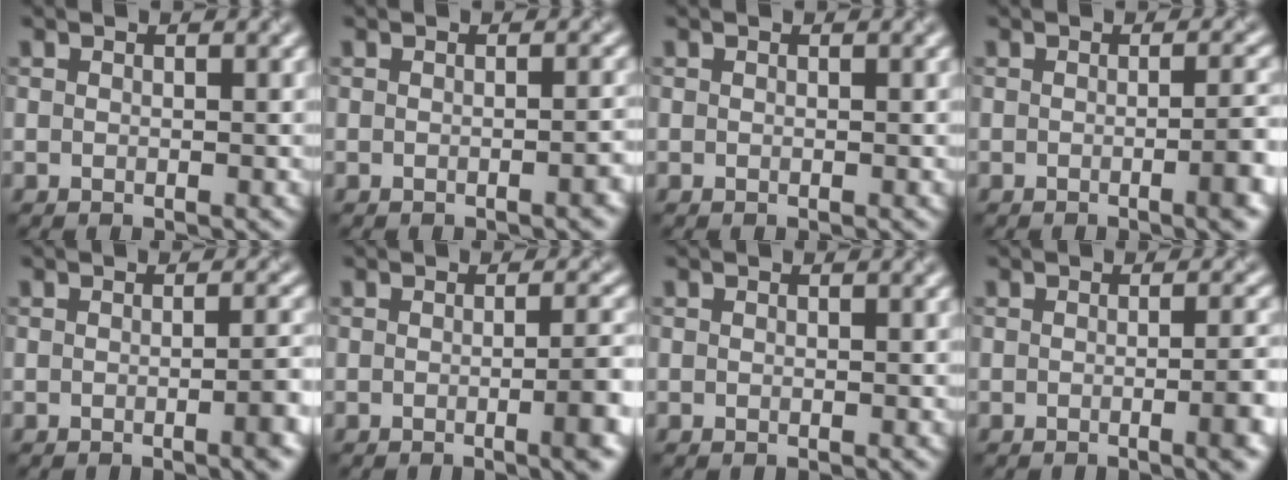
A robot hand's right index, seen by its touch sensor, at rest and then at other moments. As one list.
[{"total": 1.0, "force": [-0.7, 0.0, 0.7], "torque": [-0.013, 0.003, -0.008]}, {"total": 0.0}, {"total": 3.1, "force": [-1.1, 0.5, 2.8], "torque": [-0.036, 0.006, -0.019]}, {"total": 2.4, "force": [-1.1, 0.2, 2.2], "torque": [-0.027, 0.006, -0.016]}, {"total": 3.7, "force": [-1.1, 0.6, 3.4], "torque": [-0.045, 0.005, -0.018]}, {"total": 0.0}, {"total": 3.5, "force": [-1.2, 0.7, 3.2], "torque": [-0.040, 0.004, -0.018]}]